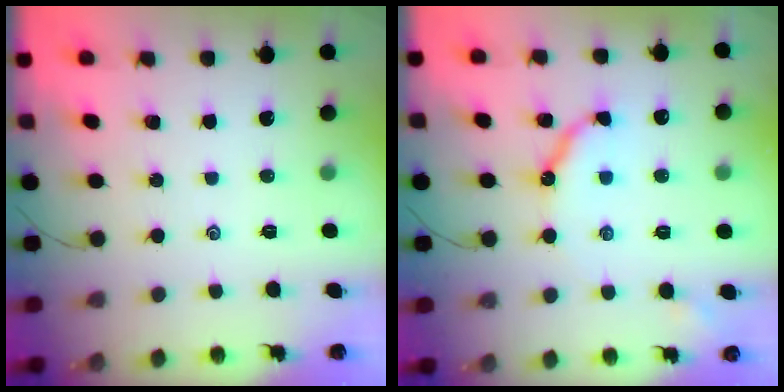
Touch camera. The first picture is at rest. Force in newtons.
{"total": 9.2, "press": 9.1, "slide": 0.9}